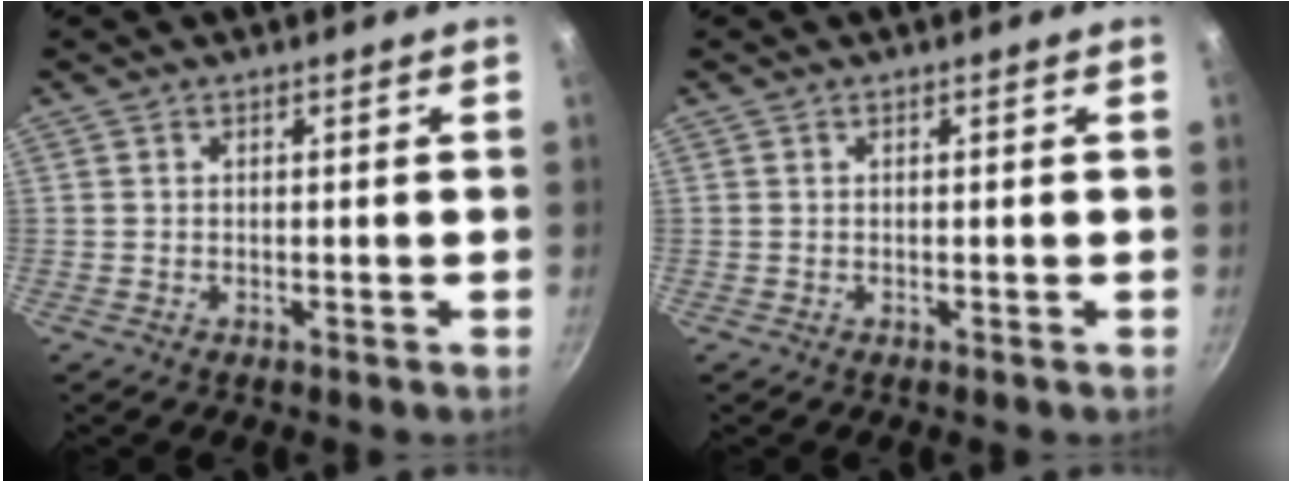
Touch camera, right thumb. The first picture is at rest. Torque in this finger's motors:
{"motor_torque": [0.01, 0.01, 0.00, 0.00, 0.04]}